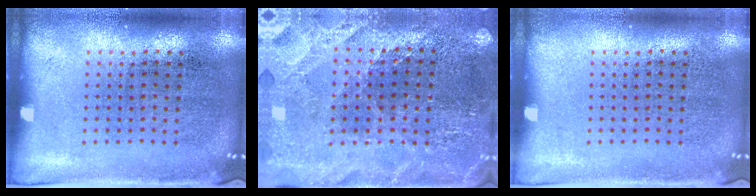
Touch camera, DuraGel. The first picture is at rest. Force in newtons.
{"total": 2.6, "press": 2.6, "slide": 0.4}
{"total": 0.0}